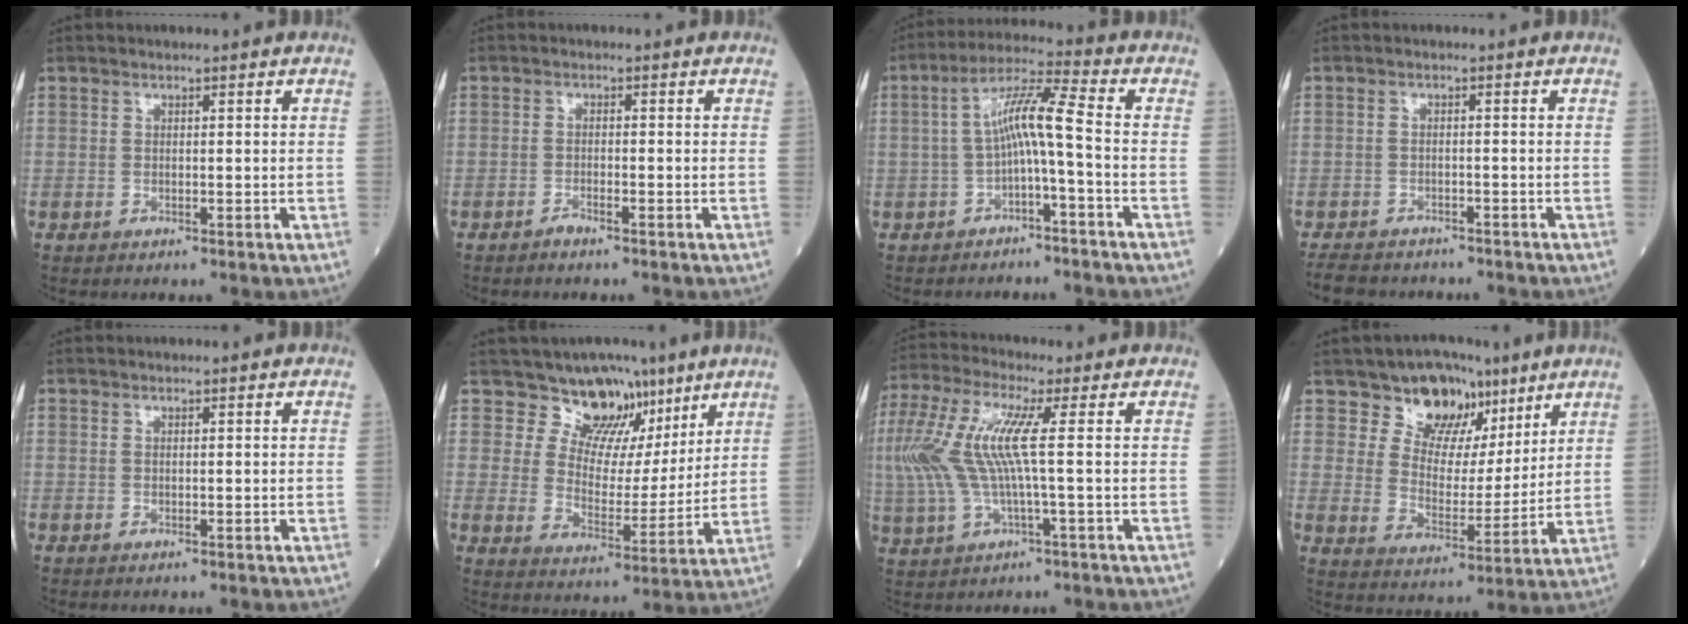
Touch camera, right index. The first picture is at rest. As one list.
[{"total": 1.3, "force": [-1.1, 0.1, 0.7], "torque": [-0.015, 0.000, -0.019]}, {"total": 7.2, "force": [-1.3, -0.1, 7.1], "torque": [-0.128, 0.031, -0.023]}, {"total": 7.1, "force": [-6.4, 2.6, 1.8], "torque": [-0.029, -0.006, -0.095]}, {"total": 0.0}, {"total": 9.0, "force": [6.7, 5.2, 2.9], "torque": [-0.038, -0.004, 0.112]}, {"total": 12.0, "force": [1.0, 1.8, 11.8], "torque": [-0.279, 0.021, 0.016]}, {"total": 9.8, "force": [6.8, 6.1, 3.5], "torque": [-0.049, 0.002, 0.116]}]